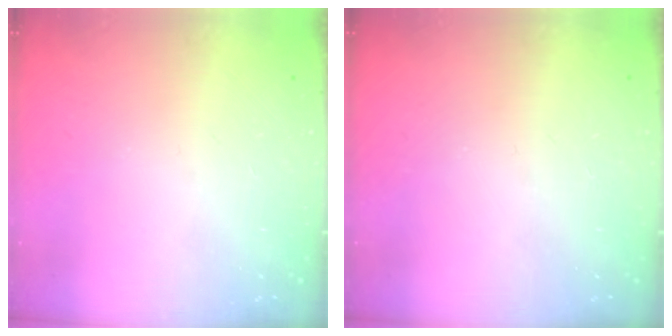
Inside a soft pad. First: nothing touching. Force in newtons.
{"total": 0.0}